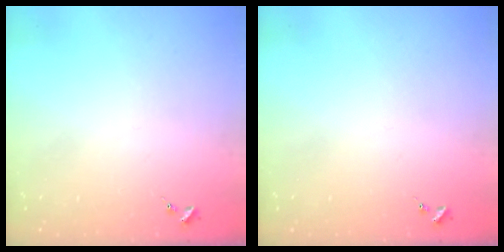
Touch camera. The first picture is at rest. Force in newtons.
{"total": 0.0}